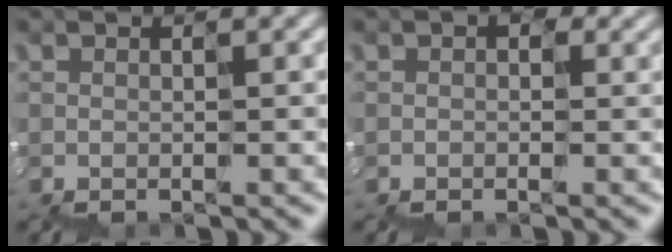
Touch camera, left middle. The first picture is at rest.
{"total": 2.3, "force": [0.7, 1.5, 1.6], "torque": [-0.023, 0.011, 0.006]}